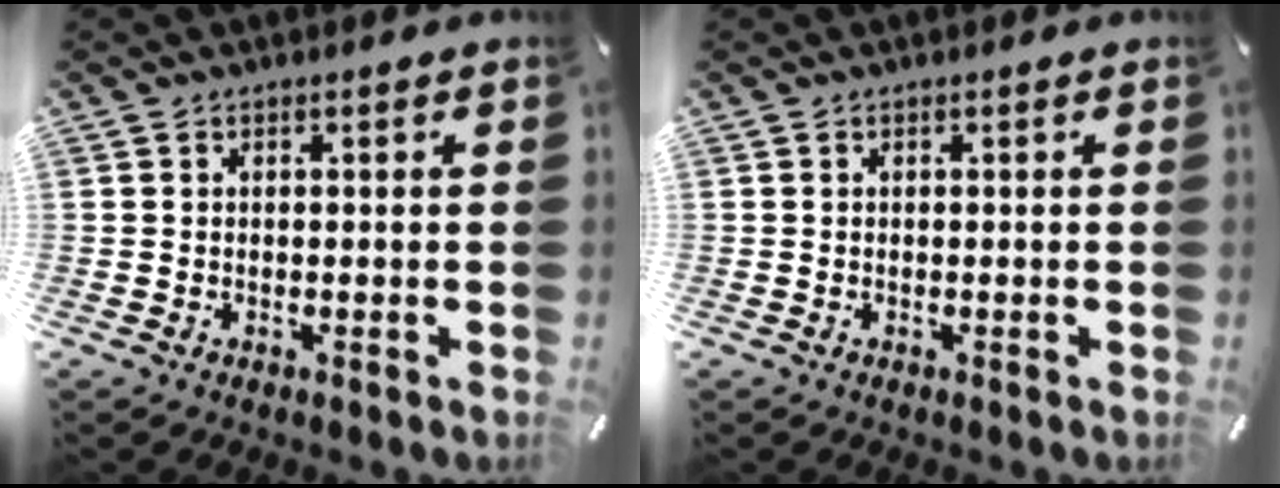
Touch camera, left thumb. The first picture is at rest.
{"total": 0.0}